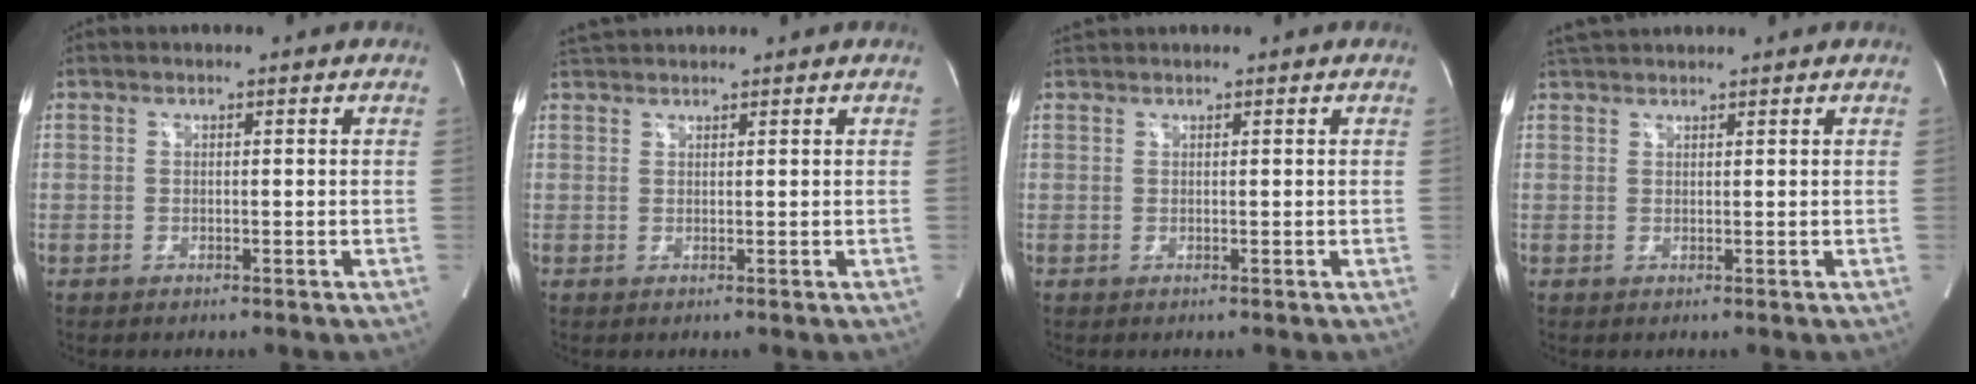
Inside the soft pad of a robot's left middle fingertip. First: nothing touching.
{"total": 3.1, "force": [3.0, 0.2, 0.7], "torque": [-0.020, 0.027, 0.059]}
{"total": 1.1, "force": [1.1, -0.3, 0.0], "torque": [-0.010, 0.015, 0.028]}
{"total": 3.8, "force": [3.6, 0.5, 1.1], "torque": [-0.026, 0.031, 0.067]}